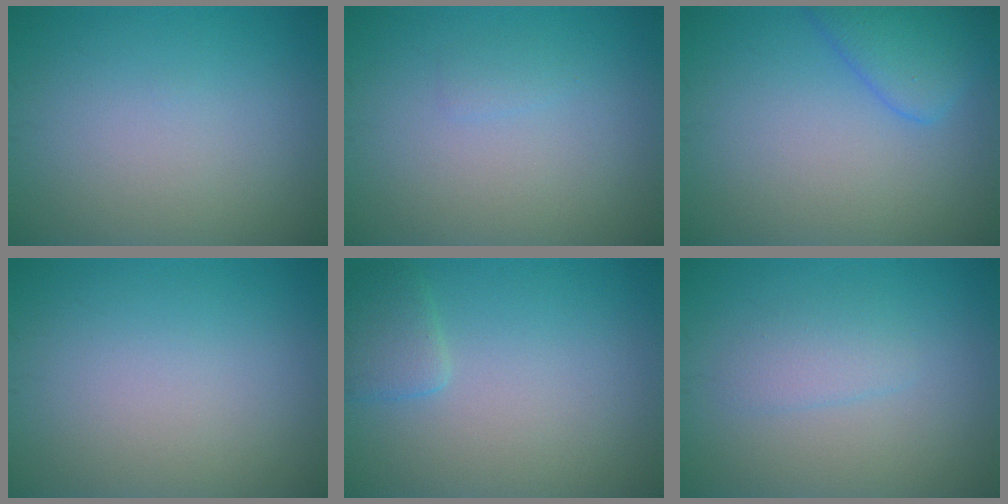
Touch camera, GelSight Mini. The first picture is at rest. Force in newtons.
{"total": 0.7, "press": 0.7, "slide": 0.1}
{"total": 3.5, "press": 3.5, "slide": 0.2}
{"total": 0.0}
{"total": 1.8, "press": 1.8, "slide": 0.2}
{"total": 1.8, "press": 1.8, "slide": 0.2}